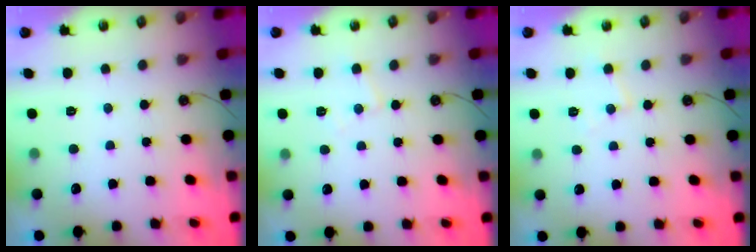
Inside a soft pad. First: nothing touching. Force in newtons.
{"total": 5.7, "press": 5.7, "slide": 0.7}
{"total": 5.1, "press": 5.1, "slide": 0.5}